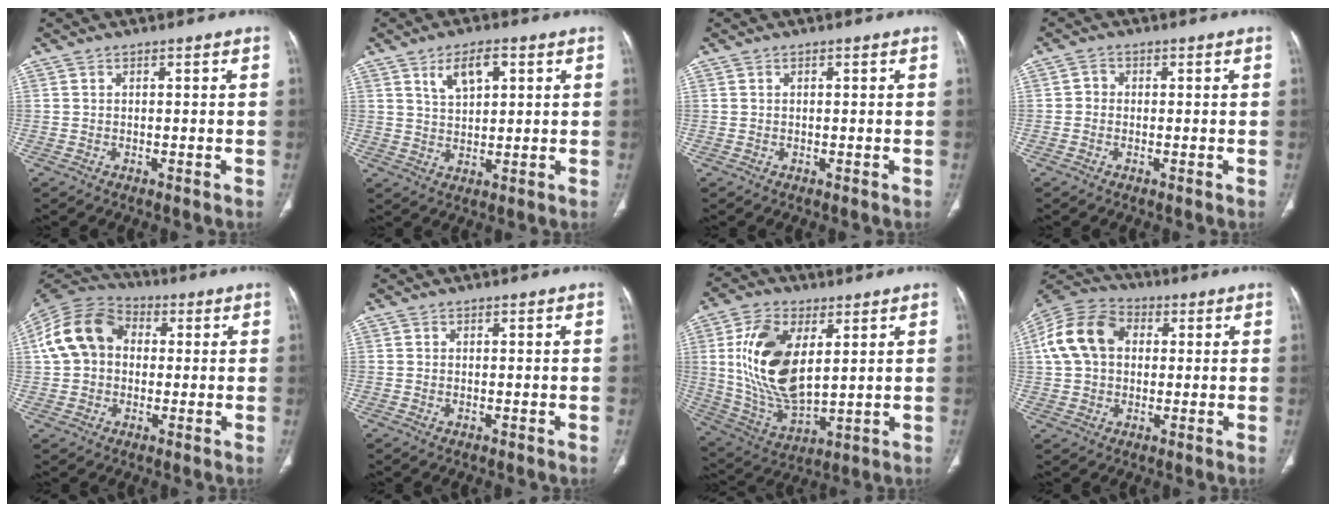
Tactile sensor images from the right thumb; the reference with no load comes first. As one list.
[{"total": 6.1, "force": [2.9, 3.1, 4.5], "torque": [-0.070, -0.009, 0.055]}, {"total": 0.0}, {"total": 1.5, "force": [-0.3, 1.4, 0.5], "torque": [0.002, 0.005, -0.011]}, {"total": 13.6, "force": [1.6, 10.8, 8.1], "torque": [-0.144, 0.031, 0.019]}, {"total": 0.0}, {"total": 18.3, "force": [4.4, 9.6, 14.9], "torque": [-0.273, -0.020, 0.094]}, {"total": 14.0, "force": [2.4, 10.5, 9.0], "torque": [-0.167, 0.029, 0.035]}]